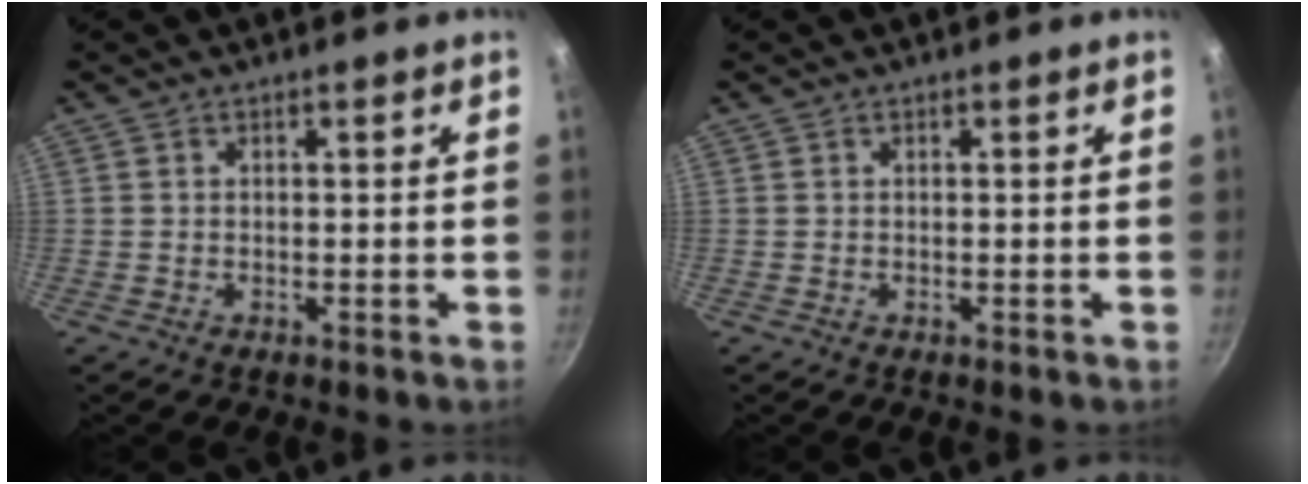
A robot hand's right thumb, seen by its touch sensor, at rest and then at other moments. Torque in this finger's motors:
{"motor_torque": [0.00, 0.00, 0.22, 0.22, 0.01]}